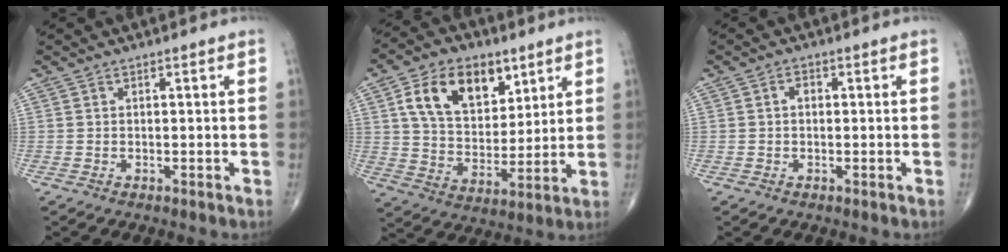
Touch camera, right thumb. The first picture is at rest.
{"total": 15.7, "force": [7.1, 10.0, 9.9], "torque": [-0.132, -0.026, 0.132]}
{"total": 1.5, "force": [0.0, 1.0, 1.0], "torque": [-0.008, 0.007, -0.004]}